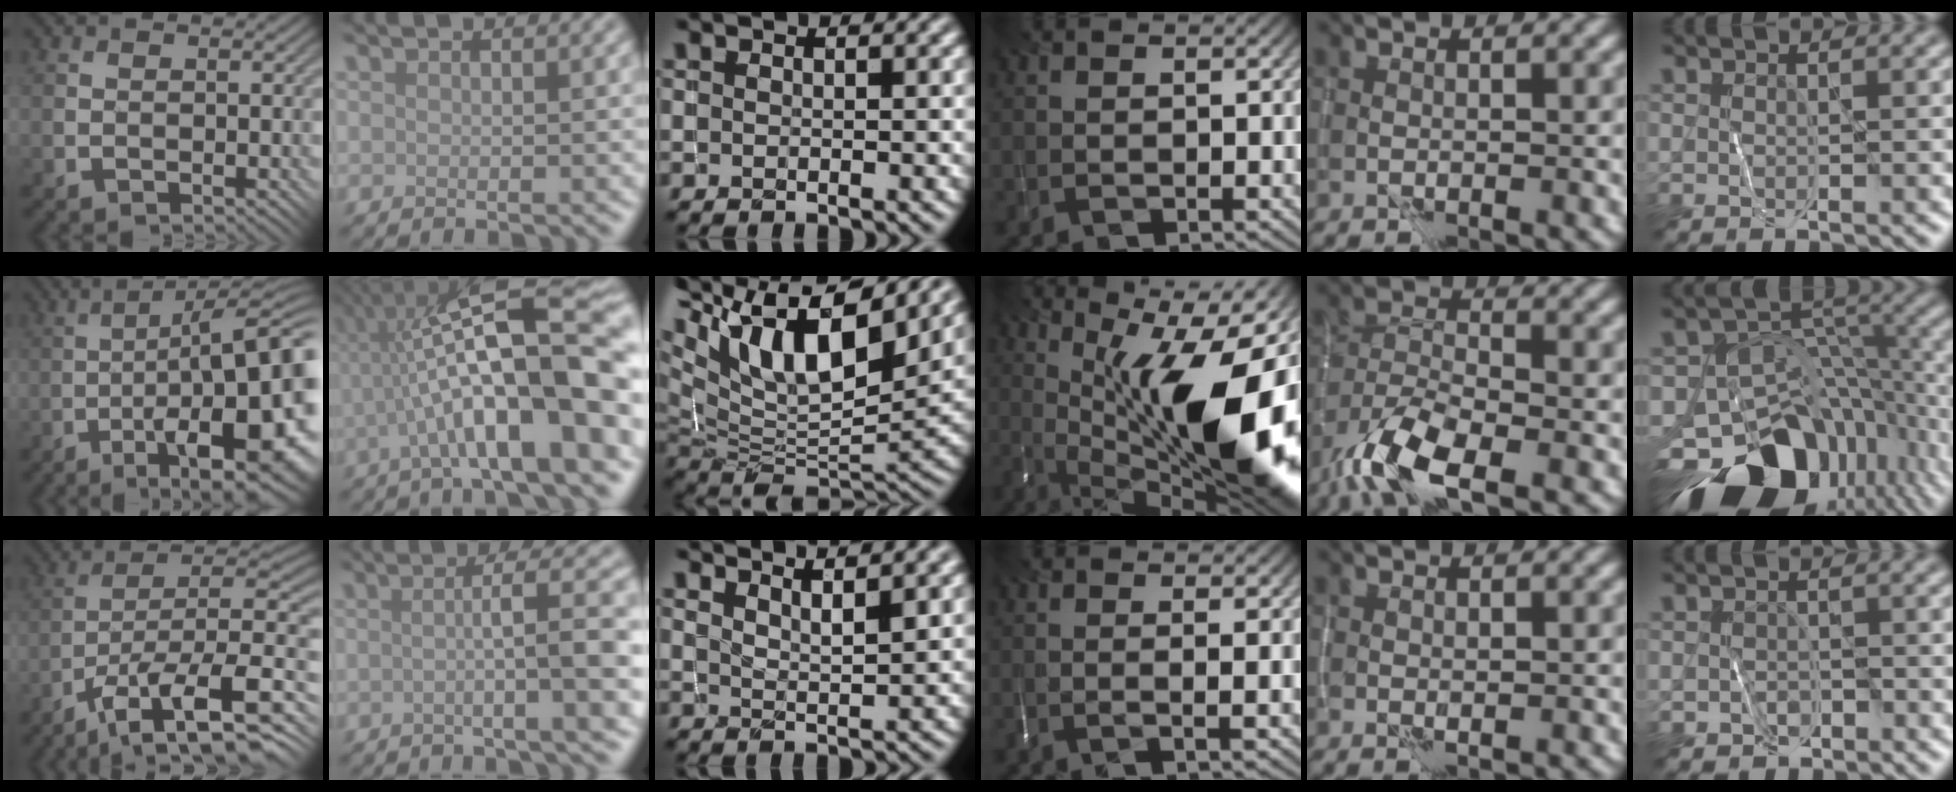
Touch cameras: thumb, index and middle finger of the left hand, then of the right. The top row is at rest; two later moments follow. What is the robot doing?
{"motion": "wrap", "object": "thread"}